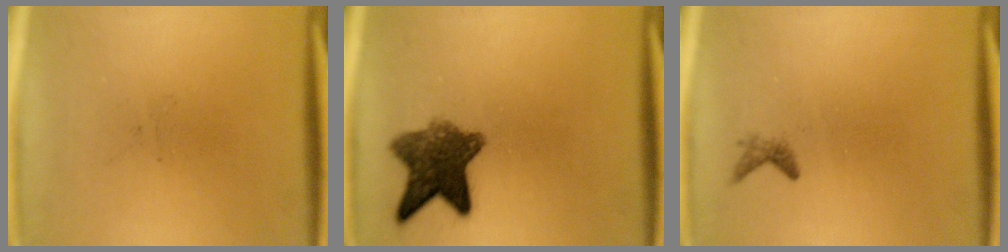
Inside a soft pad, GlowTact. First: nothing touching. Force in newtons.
{"total": 8.5}
{"total": 0.9}